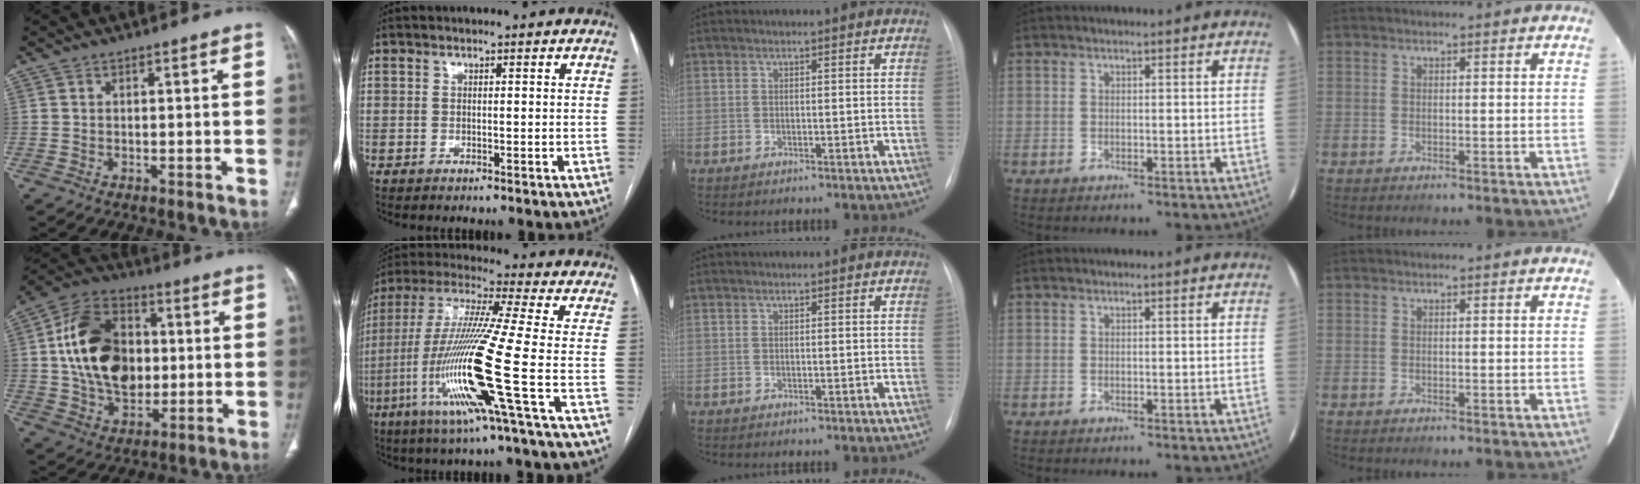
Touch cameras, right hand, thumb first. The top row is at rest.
{"thumb": {"total": 20.0, "force": [1.7, 14.0, 14.1], "torque": [-0.219, 0.010, 0.033]}, "index": {"total": 17.7, "force": [-5.7, -1.7, 16.7], "torque": [-0.349, -0.023, -0.120]}}